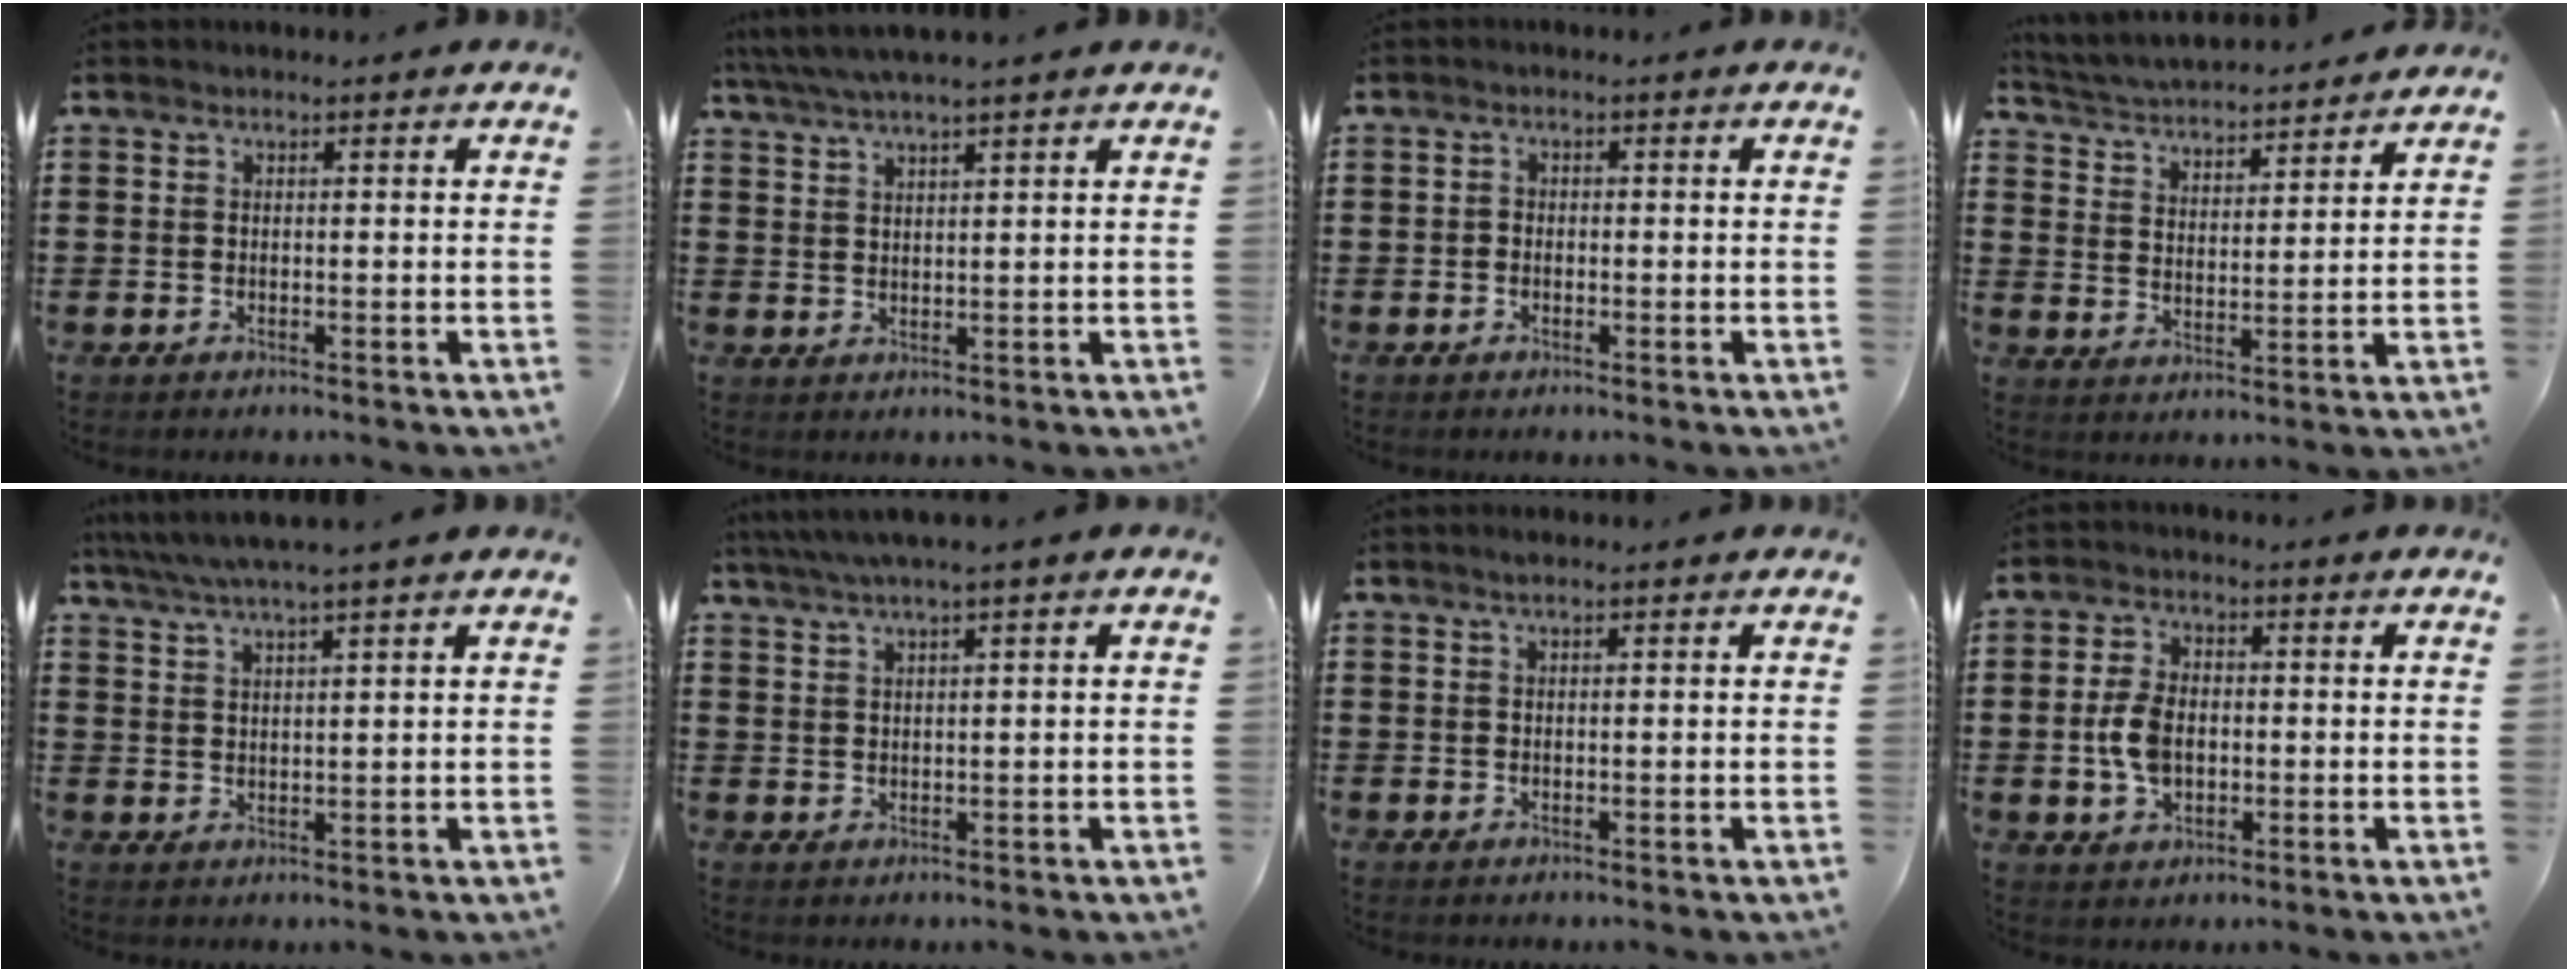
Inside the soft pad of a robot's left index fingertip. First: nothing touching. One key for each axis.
{"total": 3.4, "fx": 2.9, "fy": -0.3, "fz": 1.8, "tx": -0.042, "ty": -0.004, "tz": 0.053}
{"total": 1.0, "fx": -0.6, "fy": 0.7, "fz": 0.2, "tx": -0.007, "ty": 0.001, "tz": -0.014}
{"total": 3.9, "fx": 3.9, "fy": 0.0, "fz": 0.2, "tx": -0.026, "ty": -0.029, "tz": 0.062}
{"total": 3.2, "fx": 2.5, "fy": -0.5, "fz": 2.0, "tx": -0.044, "ty": -0.005, "tz": 0.043}
{"total": 2.2, "fx": 1.4, "fy": -0.2, "fz": 1.7, "tx": -0.033, "ty": 0.002, "tz": 0.024}
{"total": 0.6, "fx": 0.4, "fy": 0.0, "fz": 0.4, "tx": -0.007, "ty": 0.001, "tz": 0.008}
{"total": 5.8, "fx": -0.6, "fy": 3.6, "fz": 4.4, "tx": -0.112, "ty": -0.001, "tz": -0.018}